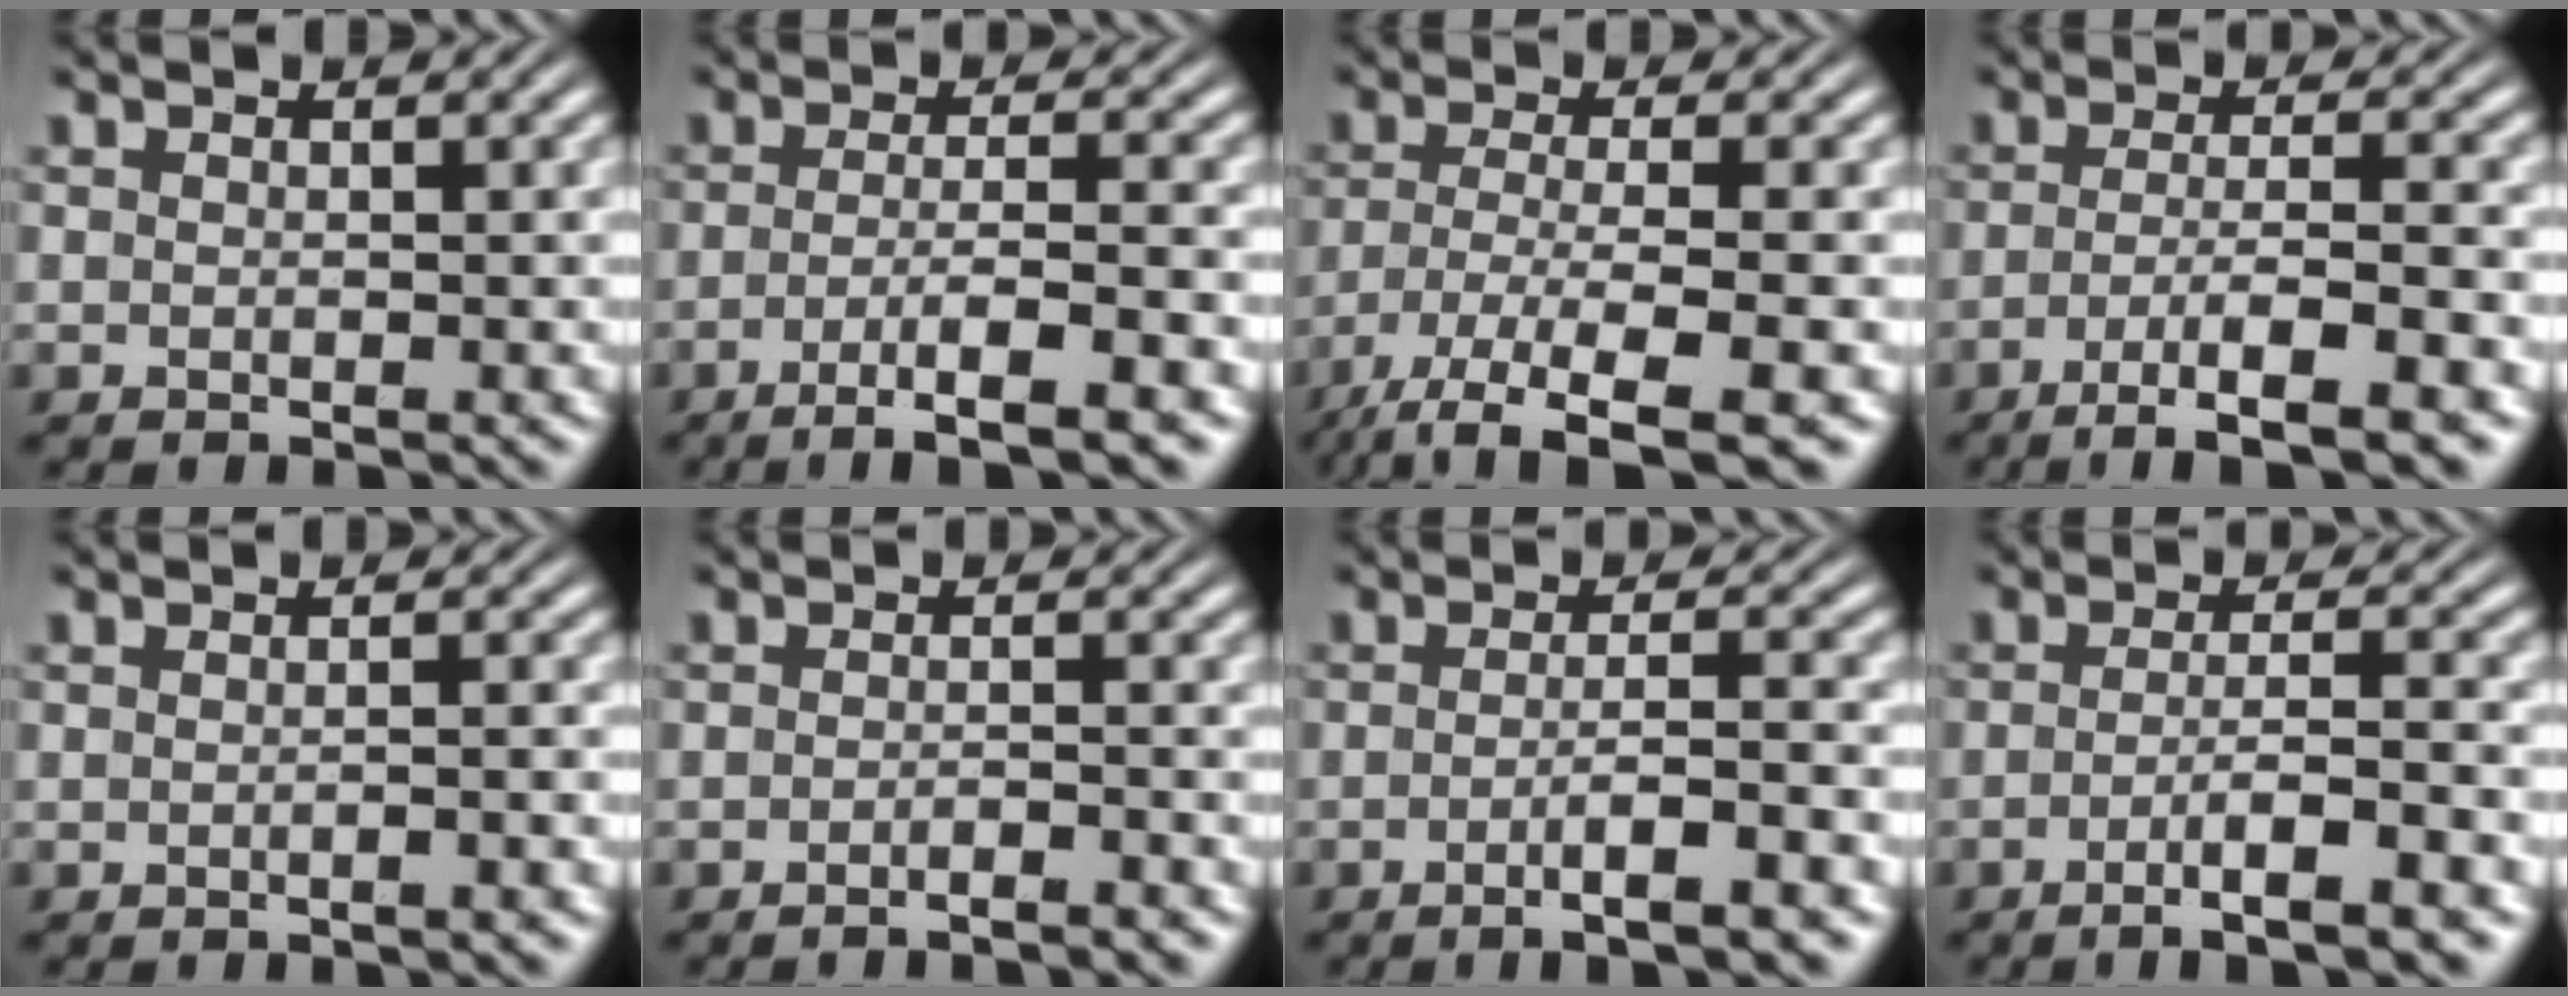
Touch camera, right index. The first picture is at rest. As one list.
[{"total": 7.0, "force": [-5.1, 1.0, 4.8], "torque": [-0.073, -0.026, -0.065]}, {"total": 9.9, "force": [-7.5, 3.1, 5.6], "torque": [-0.108, -0.051, -0.089]}, {"total": 8.2, "force": [-6.1, 1.6, 5.2], "torque": [-0.079, -0.030, -0.076]}, {"total": 0.8, "force": [-0.6, -0.2, 0.4], "torque": [-0.006, 0.004, -0.014]}, {"total": 2.2, "force": [-2.1, -0.2, 0.7], "torque": [-0.009, 0.002, -0.041]}, {"total": 4.2, "force": [-2.6, -0.1, 3.4], "torque": [-0.055, -0.010, -0.039]}, {"total": 5.6, "force": [-3.7, 0.4, 4.1], "torque": [-0.063, -0.015, -0.051]}]